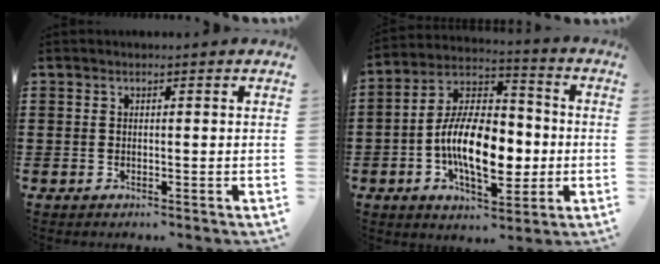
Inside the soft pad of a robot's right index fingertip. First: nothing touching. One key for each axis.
{"total": 13.5, "fx": -2.8, "fy": 7.2, "fz": 11.0, "tx": -0.220, "ty": 0.002, "tz": -0.055}